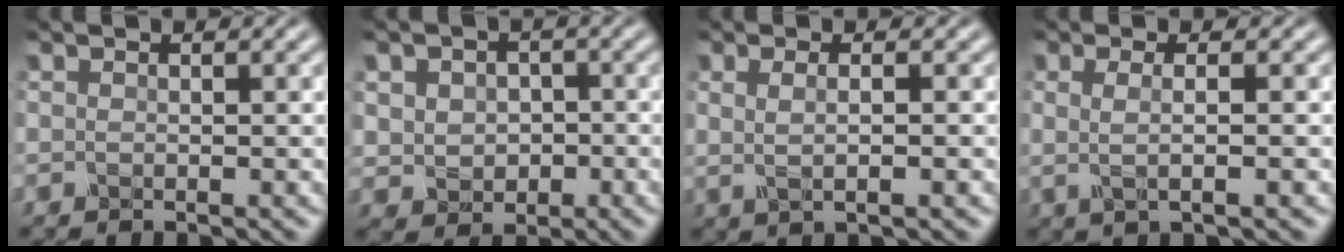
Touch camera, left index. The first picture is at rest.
{"total": 4.1, "force": [0.1, 3.5, 2.1], "torque": [-0.035, 0.001, -0.008]}
{"total": 2.6, "force": [0.6, 1.1, 2.3], "torque": [-0.032, -0.002, 0.001]}
{"total": 2.4, "force": [0.1, 0.8, 2.2], "torque": [-0.041, -0.003, -0.004]}